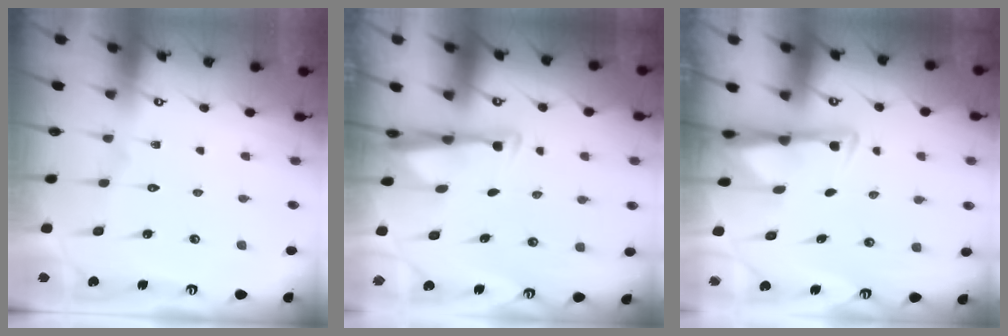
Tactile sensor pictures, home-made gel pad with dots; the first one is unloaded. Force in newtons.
{"total": 3.4, "press": 3.2, "slide": 0.9}
{"total": 2.8, "press": 2.7, "slide": 0.5}